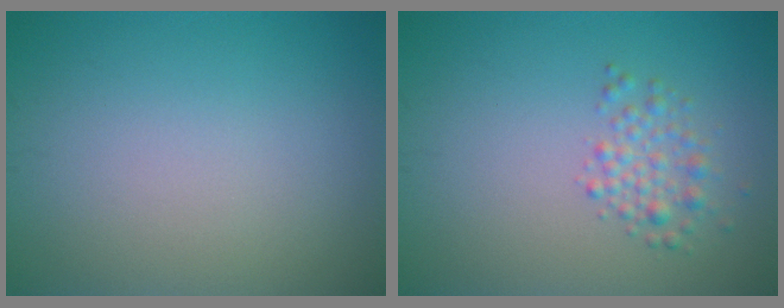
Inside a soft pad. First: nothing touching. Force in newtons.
{"total": 2.2, "press": 2.2, "slide": 0.1}